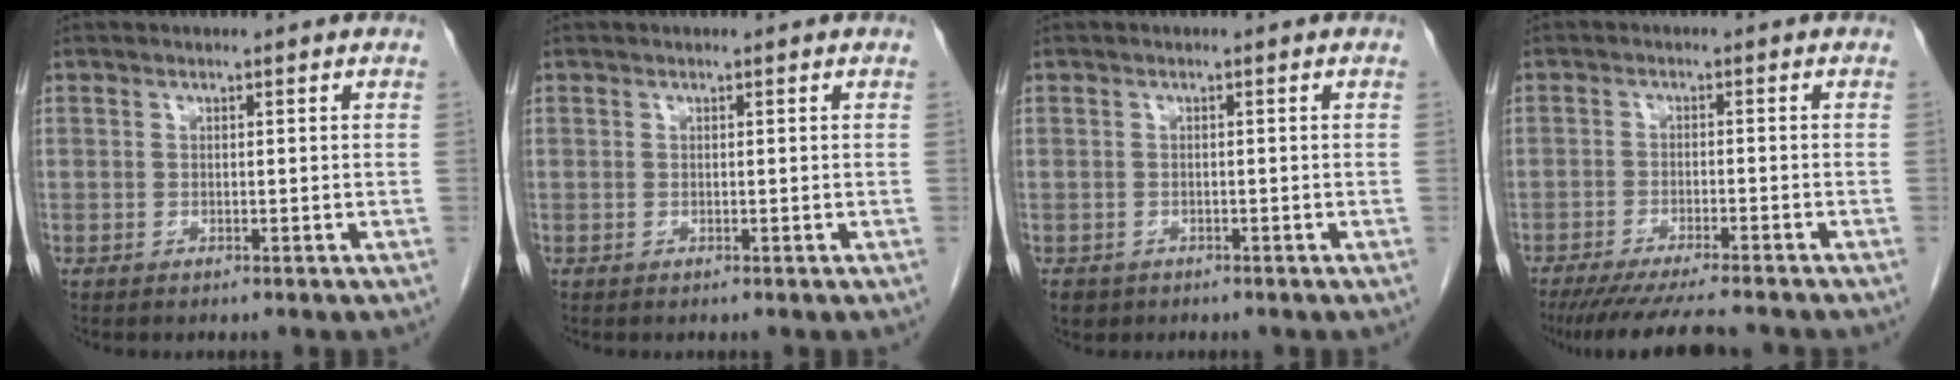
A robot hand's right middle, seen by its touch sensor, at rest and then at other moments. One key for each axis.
{"total": 0.0}
{"total": 2.3, "fx": -1.5, "fy": 1.6, "fz": 0.5, "tx": -0.009, "ty": 0.000, "tz": -0.022}
{"total": 12.2, "fx": -10.7, "fy": 0.7, "fz": 5.7, "tx": -0.077, "ty": -0.030, "tz": -0.157}